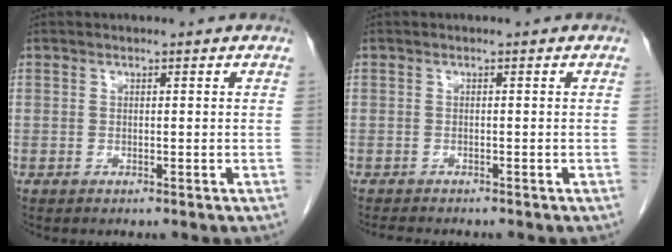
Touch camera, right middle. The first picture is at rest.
{"total": 3.0, "force": [-2.7, 0.6, 1.2], "torque": [-0.020, -0.007, -0.038]}